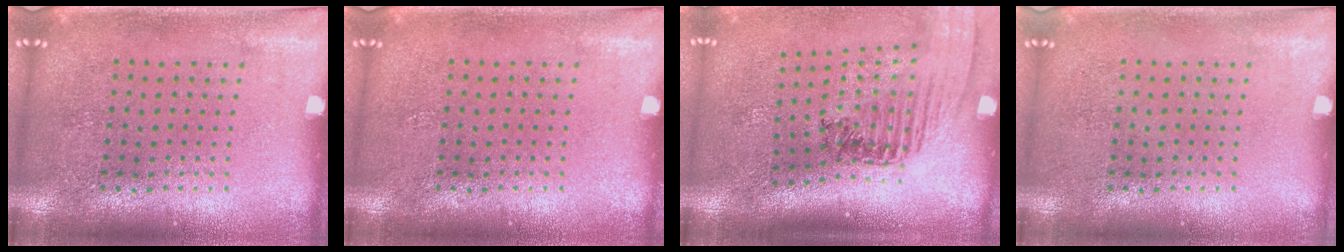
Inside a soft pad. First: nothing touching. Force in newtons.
{"total": 0.0}
{"total": 1.5, "press": 1.5, "slide": 0.2}
{"total": 0.0}